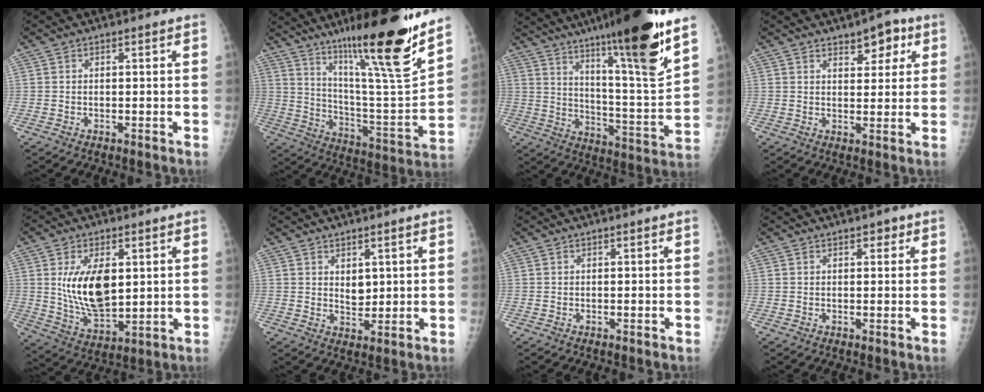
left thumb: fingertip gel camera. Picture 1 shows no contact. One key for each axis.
{"total": 24.6, "fx": 16.6, "fy": 2.2, "fz": 17.9, "tx": -0.256, "ty": -0.086, "tz": 0.281}
{"total": 22.8, "fx": 14.9, "fy": 1.8, "fz": 17.1, "tx": -0.243, "ty": -0.072, "tz": 0.240}
{"total": 5.6, "fx": 3.2, "fy": 3.0, "fz": 3.5, "tx": -0.021, "ty": -0.015, "tz": 0.041}
{"total": 13.1, "fx": 2.6, "fy": 7.0, "fz": 10.7, "tx": -0.173, "ty": -0.022, "tz": 0.062}
{"total": 3.6, "fx": 1.3, "fy": 2.2, "fz": 2.4, "tx": -0.026, "ty": -0.015, "tz": 0.029}
{"total": 0.0}
{"total": 1.6, "fx": 0.9, "fy": 0.9, "fz": 0.9, "tx": 0.000, "ty": -0.002, "tz": 0.009}